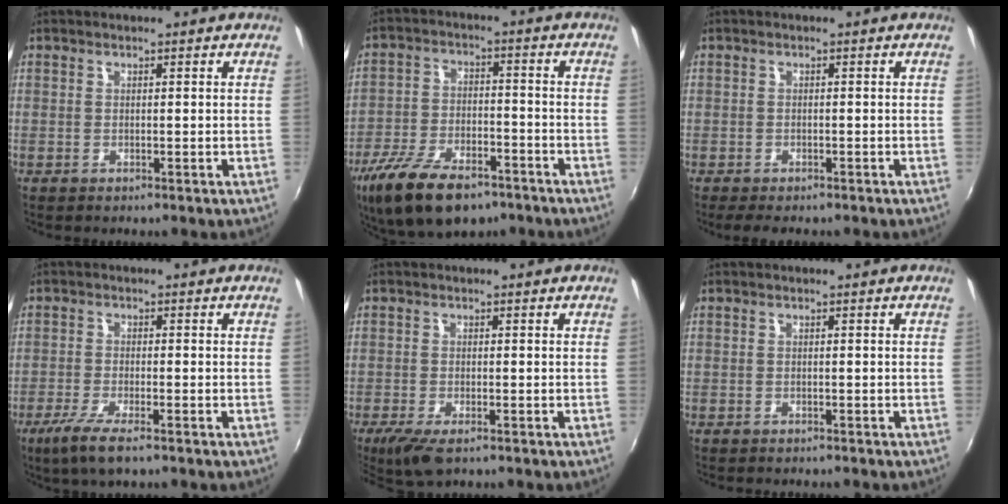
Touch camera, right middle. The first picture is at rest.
{"total": 16.5, "force": [-11.2, 7.3, 9.8], "torque": [-0.208, -0.032, -0.190]}
{"total": 3.6, "force": [-2.8, 1.6, 1.5], "torque": [-0.037, -0.013, -0.046]}
{"total": 6.5, "force": [-4.3, 1.0, 4.8], "torque": [-0.115, -0.023, -0.080]}
{"total": 5.9, "force": [-4.0, 1.7, 4.0], "torque": [-0.092, -0.026, -0.070]}
{"total": 1.8, "force": [-1.7, 0.4, 0.4], "torque": [-0.016, -0.011, -0.025]}